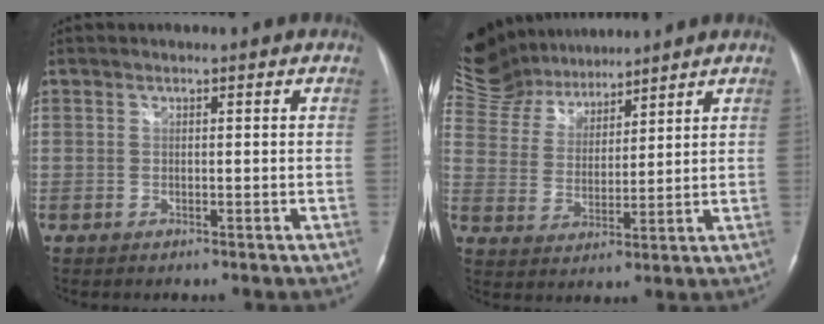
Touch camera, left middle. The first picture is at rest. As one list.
[{"total": 13.5, "force": [12.4, 4.7, 2.6], "torque": [-0.076, 0.033, 0.242]}]